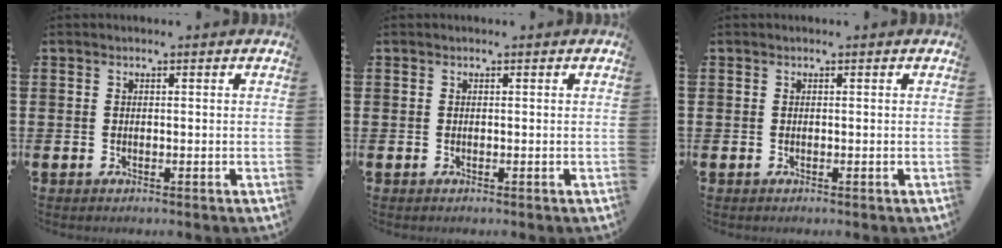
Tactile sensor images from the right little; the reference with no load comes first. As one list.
[{"total": 0.0}, {"total": 0.0}]